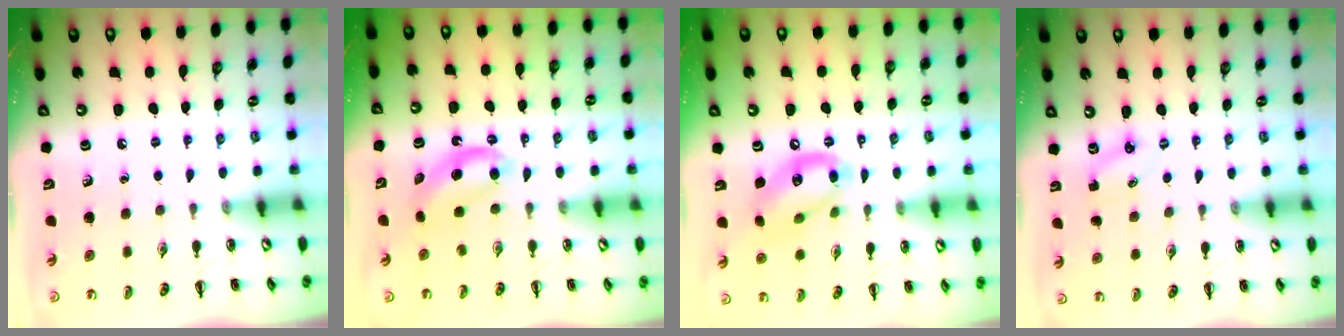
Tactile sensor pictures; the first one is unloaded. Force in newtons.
{"total": 5.4, "press": 5.3, "slide": 0.7}
{"total": 14.0, "press": 13.7, "slide": 3.0}
{"total": 2.9, "press": 2.7, "slide": 0.8}